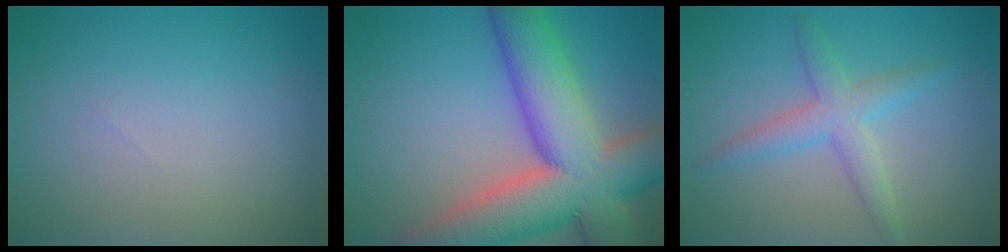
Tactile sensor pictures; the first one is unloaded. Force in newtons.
{"total": 14.1, "press": 14.1, "slide": 0.9}
{"total": 3.2, "press": 3.2, "slide": 0.0}